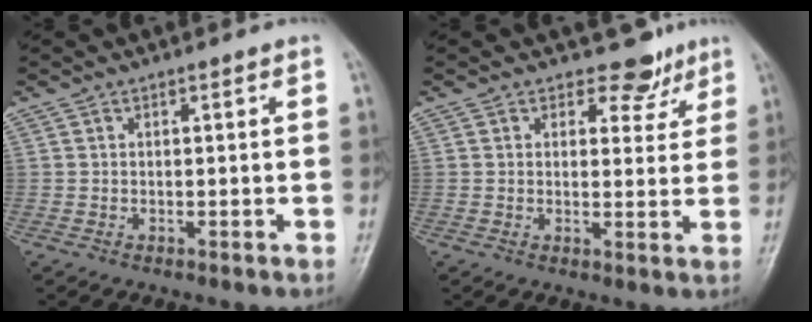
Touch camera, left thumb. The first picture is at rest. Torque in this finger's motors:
{"motor_torque": [-0.37, 0.24, -0.23, 0.15, 0.02]}